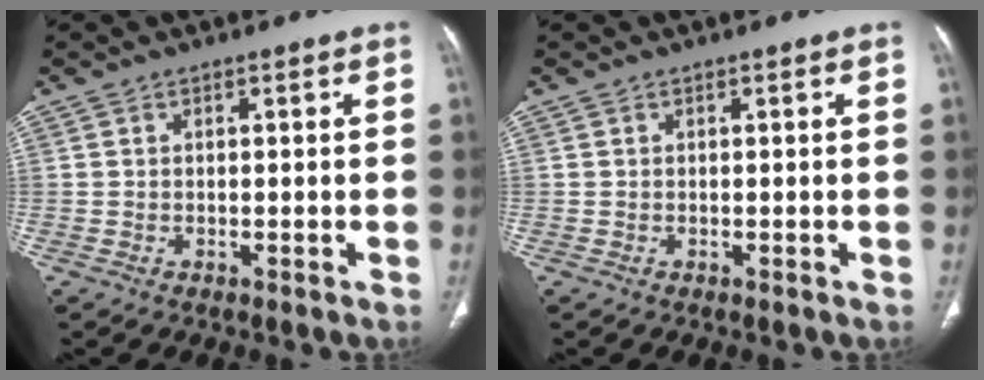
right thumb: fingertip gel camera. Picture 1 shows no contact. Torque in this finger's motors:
{"motor_torque": [-0.01, 0.01, 0.00, 0.00, 0.00]}